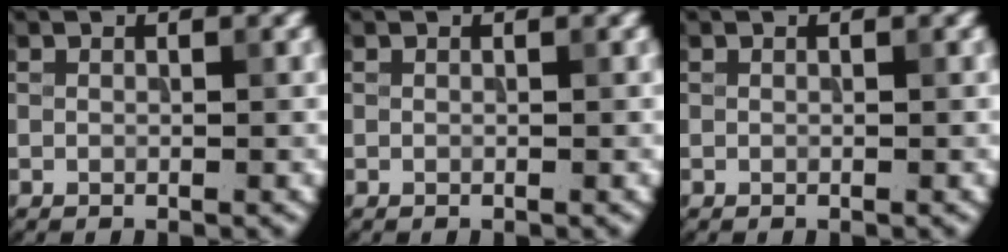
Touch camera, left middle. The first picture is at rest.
{"total": 0.0}
{"total": 0.0}